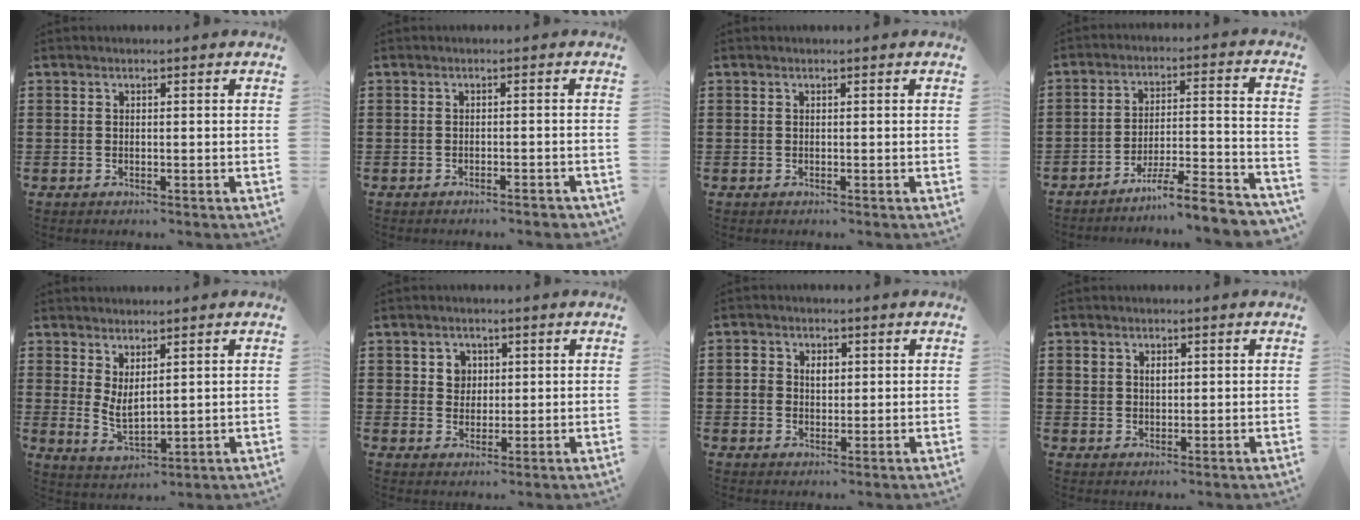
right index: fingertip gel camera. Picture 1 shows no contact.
{"total": 1.1, "force": [-1.0, 0.0, 0.4], "torque": [-0.009, 0.001, -0.020]}
{"total": 0.0}
{"total": 7.4, "force": [-6.4, 0.3, 3.7], "torque": [-0.053, -0.001, -0.122]}
{"total": 3.2, "force": [1.8, 1.2, 2.3], "torque": [-0.057, -0.008, 0.033]}
{"total": 3.0, "force": [1.0, 2.8, 0.7], "torque": [-0.027, 0.011, 0.016]}
{"total": 2.8, "force": [0.5, 2.3, 1.5], "torque": [-0.037, 0.013, 0.007]}
{"total": 2.0, "force": [0.9, 1.5, 0.9], "torque": [-0.014, 0.005, 0.015]}